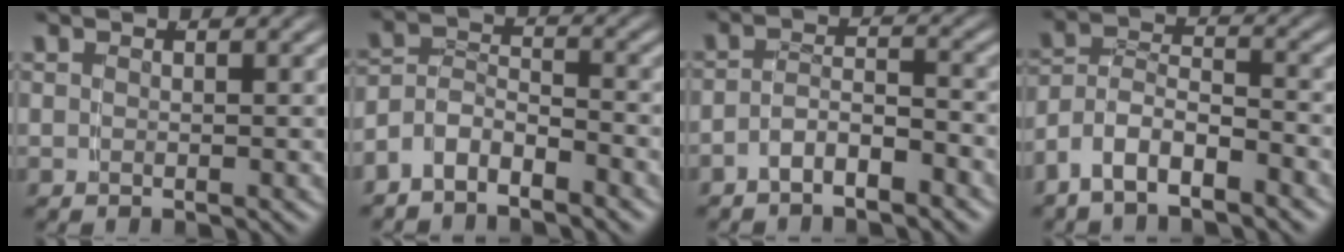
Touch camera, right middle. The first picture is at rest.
{"total": 4.9, "force": [-3.1, 3.4, 1.8], "torque": [-0.037, -0.015, -0.058]}
{"total": 3.1, "force": [-2.6, 1.0, 1.3], "torque": [-0.014, -0.004, -0.048]}
{"total": 5.9, "force": [-3.4, 4.1, 2.4], "torque": [-0.058, -0.017, -0.062]}